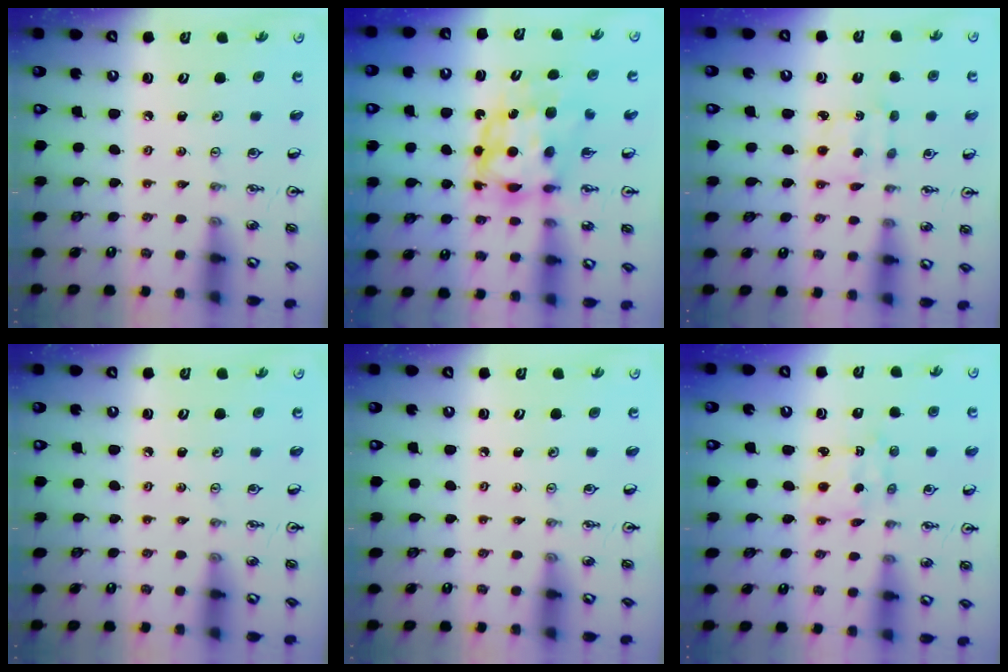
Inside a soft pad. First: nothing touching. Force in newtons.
{"total": 7.3, "press": 7.3, "slide": 0.5}
{"total": 2.2, "press": 2.1, "slide": 0.6}
{"total": 0.0}
{"total": 0.0}
{"total": 2.1, "press": 2.0, "slide": 0.6}